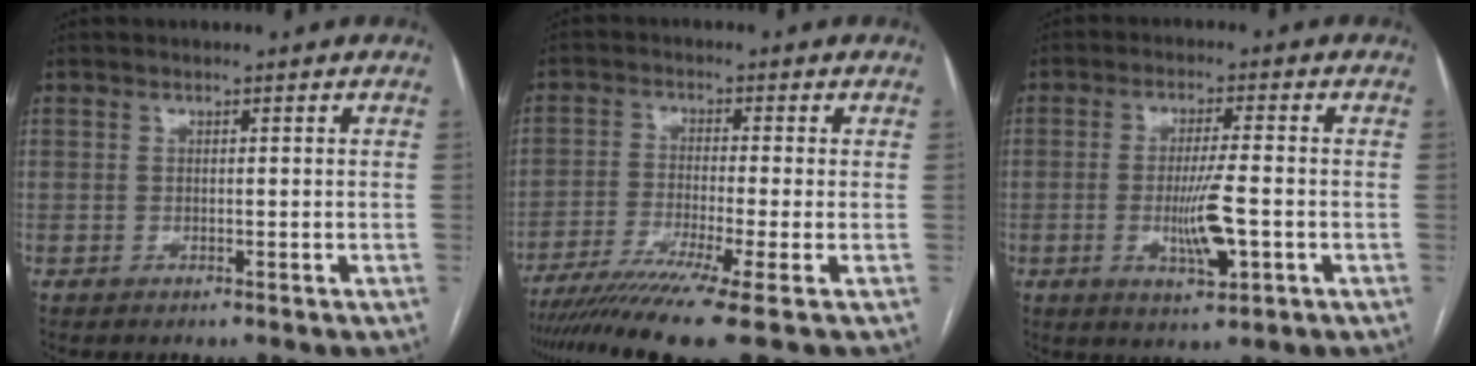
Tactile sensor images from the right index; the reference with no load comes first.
{"total": 10.7, "force": [-7.8, -2.0, 7.1], "torque": [-0.109, -0.029, -0.122]}
{"total": 7.3, "force": [-1.8, 0.9, 7.0], "torque": [-0.128, -0.013, -0.028]}